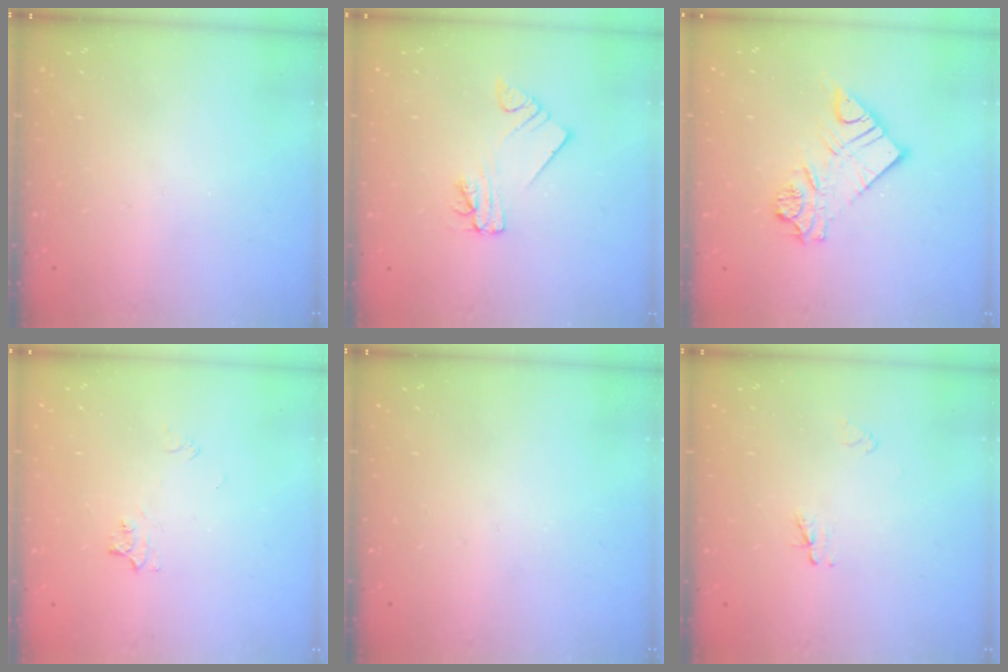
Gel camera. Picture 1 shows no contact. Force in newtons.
{"total": 2.2, "press": 2.2, "slide": 0.1}
{"total": 13.3, "press": 13.3, "slide": 1.4}
{"total": 4.3, "press": 4.2, "slide": 0.5}
{"total": 0.0}
{"total": 2.3, "press": 2.3, "slide": 0.3}